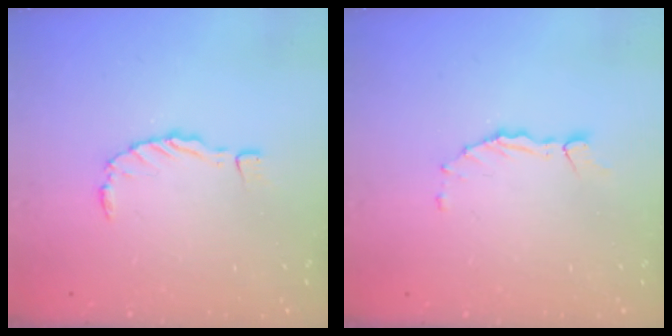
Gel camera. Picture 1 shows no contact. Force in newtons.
{"total": 2.1, "press": 2.0, "slide": 0.3}